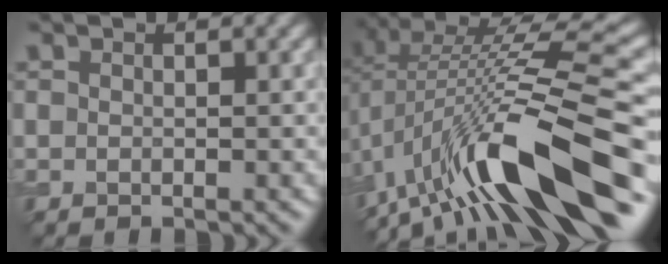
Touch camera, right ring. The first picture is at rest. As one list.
[{"total": 14.6, "force": [-4.5, 4.4, 13.2], "torque": [-0.220, 0.019, -0.073]}]